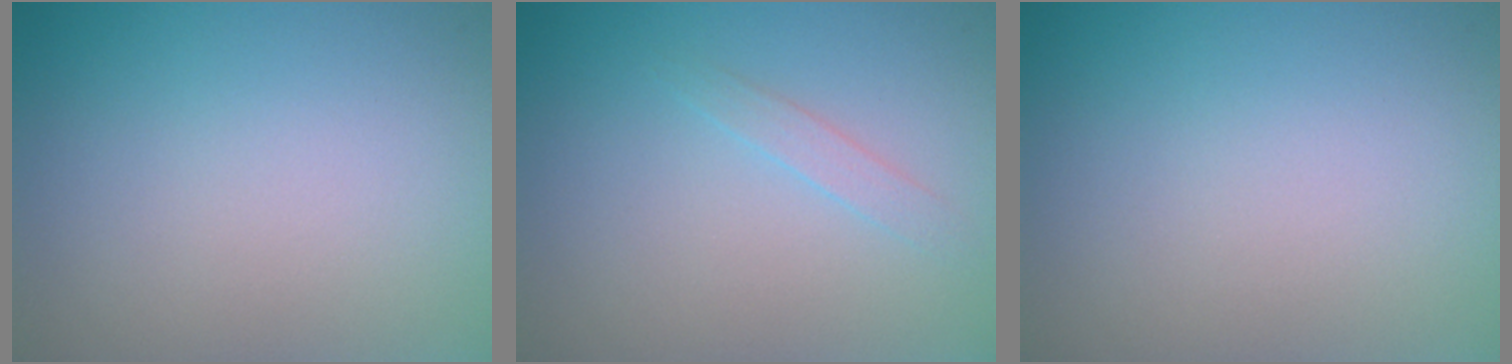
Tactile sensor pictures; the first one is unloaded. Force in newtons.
{"total": 1.0, "press": 1.0, "slide": 0.0}
{"total": 0.0}